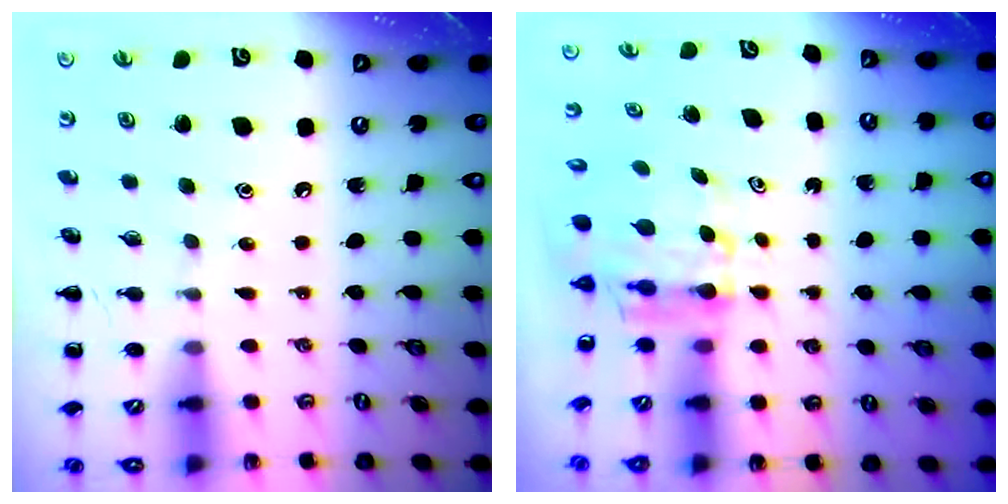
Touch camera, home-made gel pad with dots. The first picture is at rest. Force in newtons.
{"total": 5.7, "press": 5.6, "slide": 1.1}